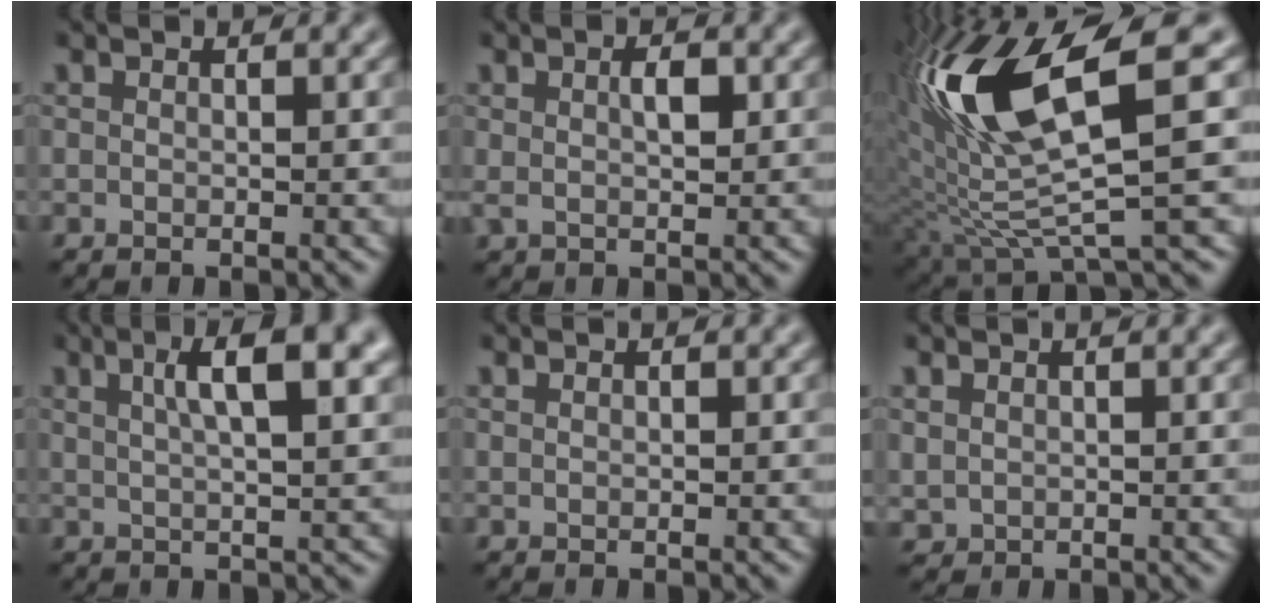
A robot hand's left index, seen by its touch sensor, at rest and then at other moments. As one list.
[{"total": 2.2, "force": [0.4, 1.0, 1.9], "torque": [-0.040, 0.001, 0.008]}, {"total": 11.9, "force": [2.7, 3.3, 11.1], "torque": [-0.229, -0.005, 0.057]}, {"total": 6.7, "force": [2.5, 1.8, 5.9], "torque": [-0.076, 0.010, 0.034]}, {"total": 0.0}, {"total": 0.6, "force": [0.3, 0.5, 0.1], "torque": [-0.007, -0.003, 0.012]}]